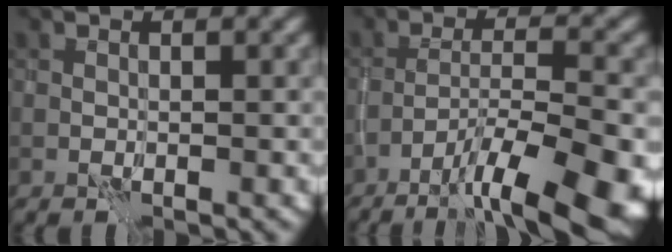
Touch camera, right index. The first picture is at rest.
{"total": 10.1, "force": [-6.4, 2.0, 7.5], "torque": [-0.122, 0.003, -0.096]}